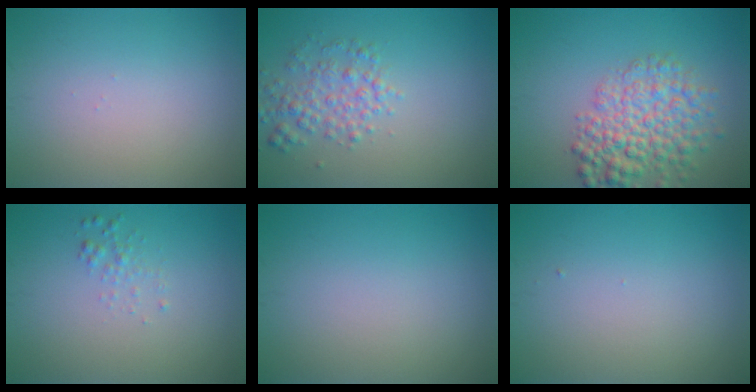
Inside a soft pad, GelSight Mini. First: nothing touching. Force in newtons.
{"total": 2.9, "press": 2.9, "slide": 0.1}
{"total": 6.1, "press": 6.1, "slide": 0.2}
{"total": 1.0, "press": 1.0, "slide": 0.0}
{"total": 0.0}
{"total": 0.0}